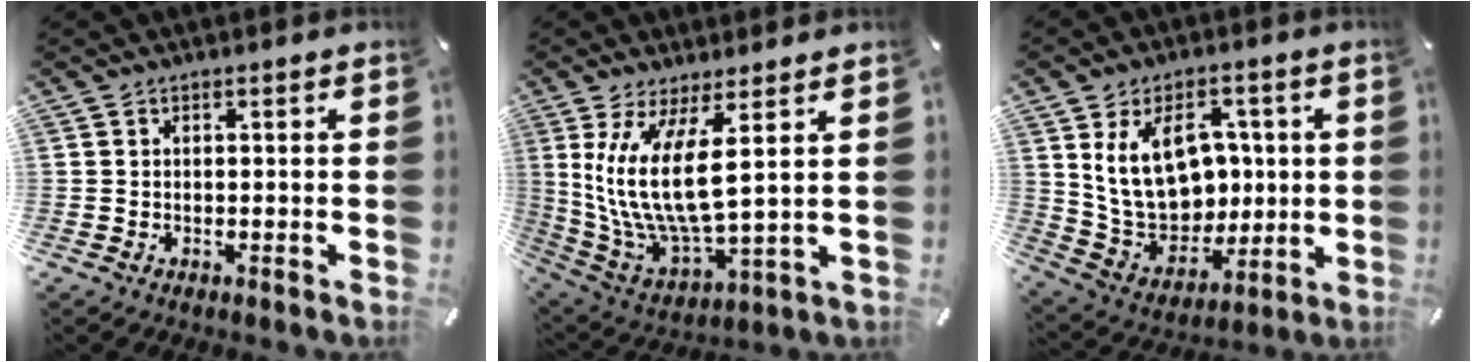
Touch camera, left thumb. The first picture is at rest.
{"total": 14.8, "force": [4.5, 5.0, 13.2], "torque": [-0.305, -0.026, 0.078]}
{"total": 16.9, "force": [3.8, 12.5, 10.7], "torque": [-0.188, -0.005, 0.081]}